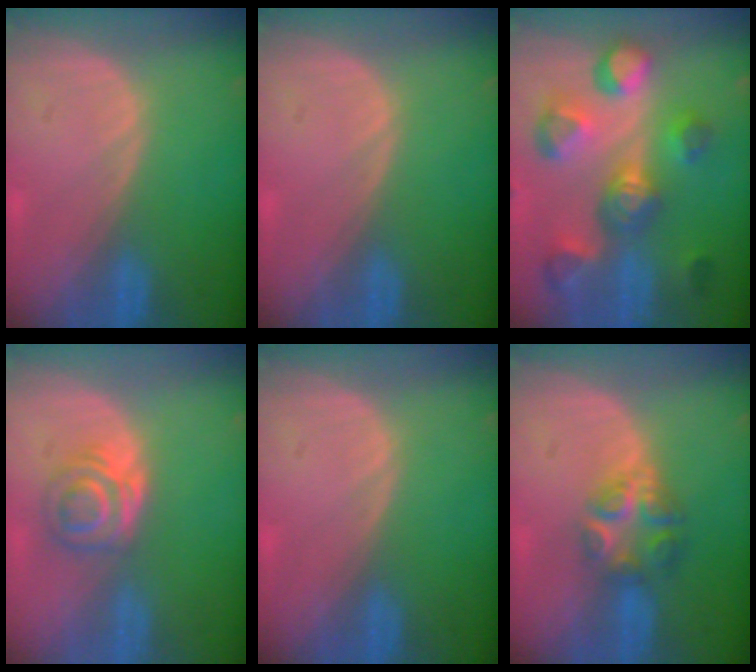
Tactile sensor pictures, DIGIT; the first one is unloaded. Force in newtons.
{"total": 0.0}
{"total": 11.0, "press": 9.9, "slide": 4.7}
{"total": 5.2, "press": 4.8, "slide": 2.1}
{"total": 0.0}
{"total": 6.1, "press": 5.4, "slide": 2.8}